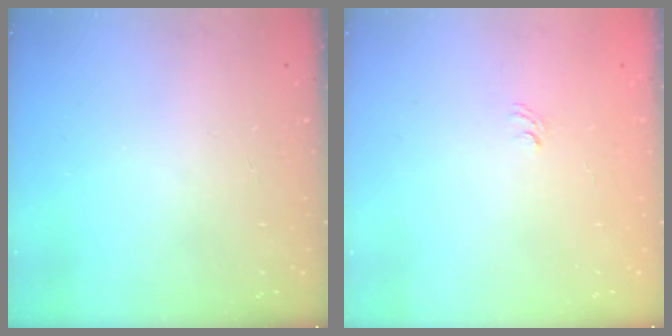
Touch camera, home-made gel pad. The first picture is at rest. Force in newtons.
{"total": 1.6, "press": 1.2, "slide": 1.0}